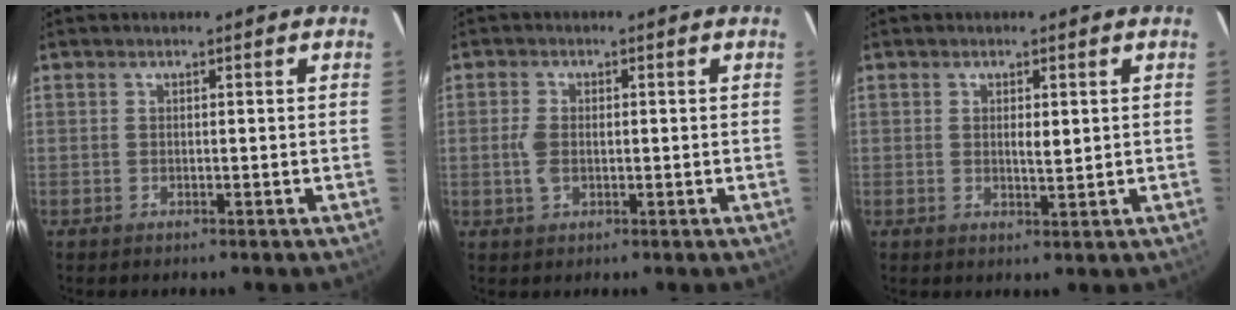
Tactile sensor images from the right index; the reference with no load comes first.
{"total": 3.2, "force": [-0.3, 1.8, 2.7], "torque": [-0.065, 0.008, -0.003]}
{"total": 2.2, "force": [0.4, 0.6, 2.1], "torque": [-0.034, -0.003, 0.008]}